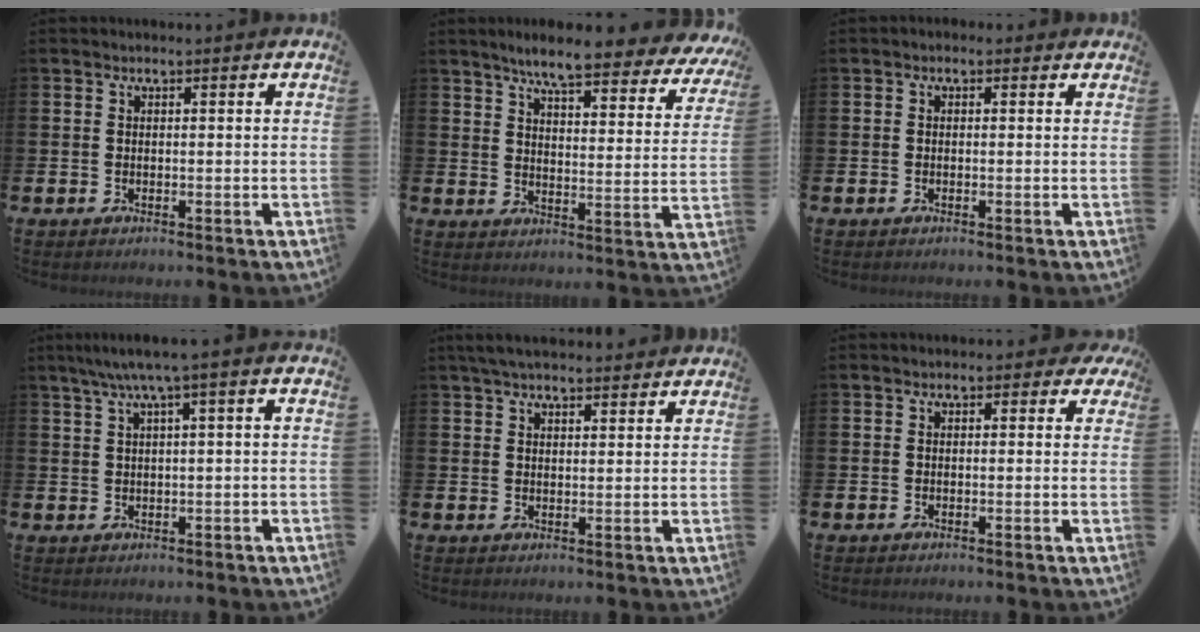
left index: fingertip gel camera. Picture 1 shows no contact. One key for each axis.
{"total": 7.3, "fx": 6.5, "fy": 0.9, "fz": 3.0, "tx": -0.073, "ty": -0.044, "tz": 0.108}
{"total": 0.6, "fx": -0.2, "fy": 0.5, "fz": 0.2, "tx": 0.002, "ty": 0.003, "tz": -0.007}
{"total": 3.3, "fx": 1.4, "fy": -0.2, "fz": 3.0, "tx": -0.062, "ty": 0.003, "tz": 0.023}
{"total": 4.2, "fx": 3.9, "fy": 1.0, "fz": 1.3, "tx": -0.029, "ty": -0.008, "tz": 0.072}
{"total": 1.0, "fx": 0.0, "fy": 0.9, "fz": 0.5, "tx": -0.009, "ty": 0.011, "tz": -0.004}